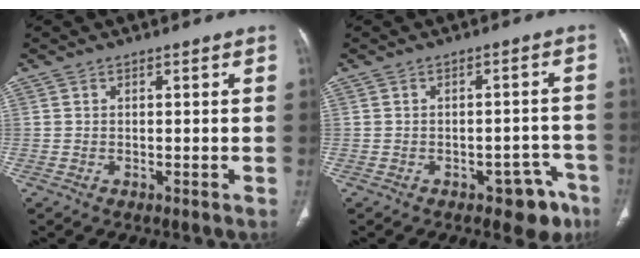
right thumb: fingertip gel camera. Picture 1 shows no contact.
{"total": 6.5, "force": [-4.0, 3.5, 3.7], "torque": [-0.011, 0.034, -0.048]}